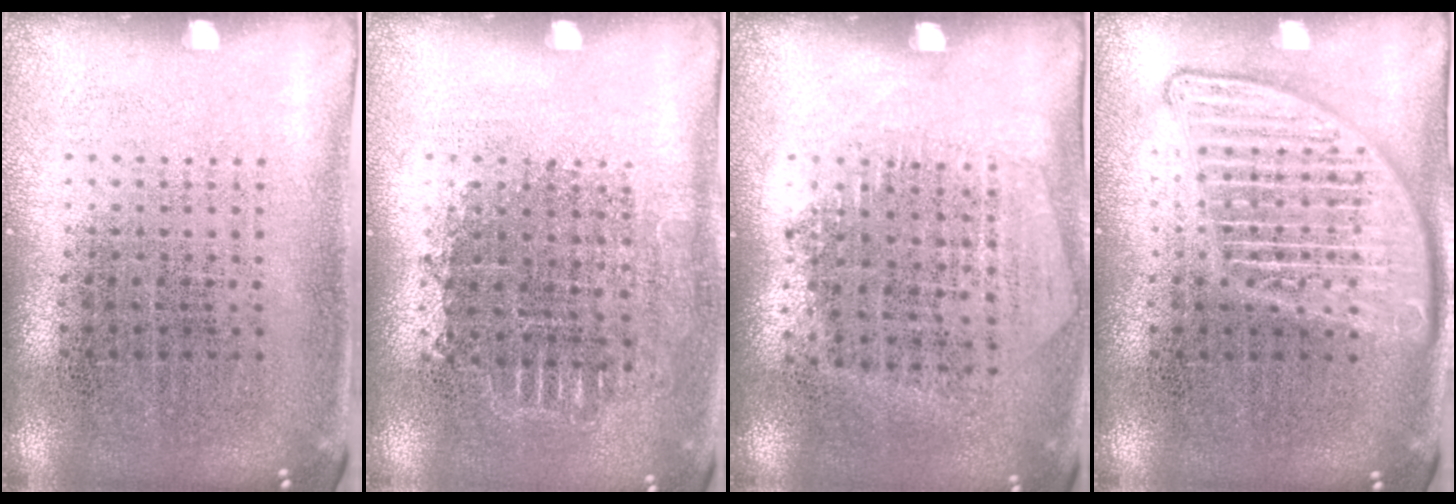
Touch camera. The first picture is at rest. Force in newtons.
{"total": 0.7, "press": 0.7, "slide": 0.3}
{"total": 1.2, "press": 1.0, "slide": 0.6}
{"total": 2.8, "press": 2.8, "slide": 0.2}